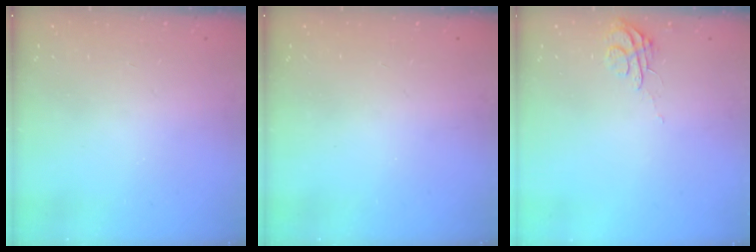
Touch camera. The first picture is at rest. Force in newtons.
{"total": 0.0}
{"total": 5.5, "press": 5.4, "slide": 0.4}